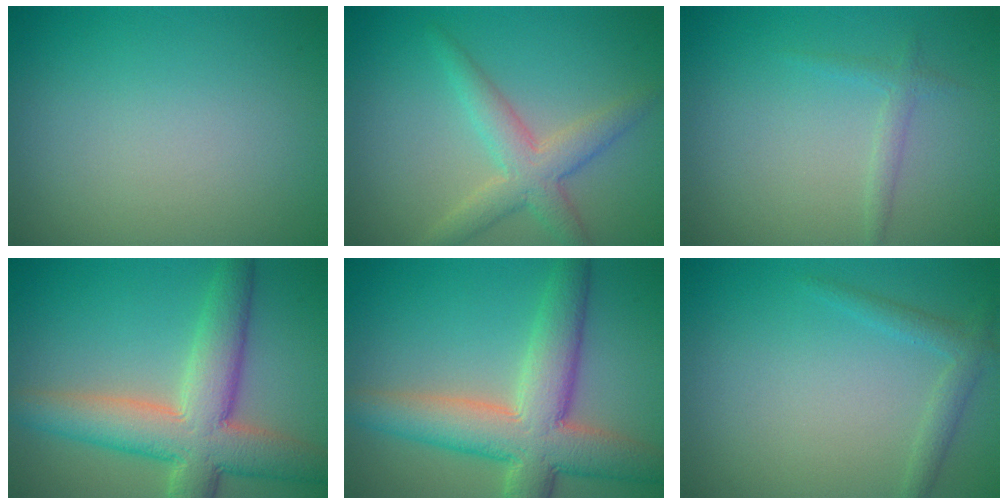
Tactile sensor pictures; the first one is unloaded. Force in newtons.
{"total": 3.8, "press": 3.8, "slide": 0.1}
{"total": 1.2, "press": 1.2, "slide": 0.1}
{"total": 8.5, "press": 8.5, "slide": 0.4}
{"total": 8.5, "press": 8.5, "slide": 0.4}
{"total": 1.8, "press": 1.7, "slide": 0.1}